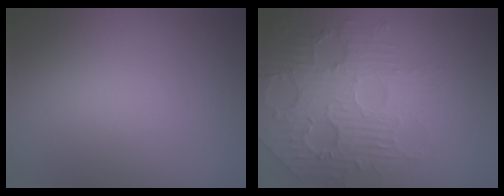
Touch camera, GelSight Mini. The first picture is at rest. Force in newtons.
{"total": 4.7, "press": 4.2, "slide": 2.1}